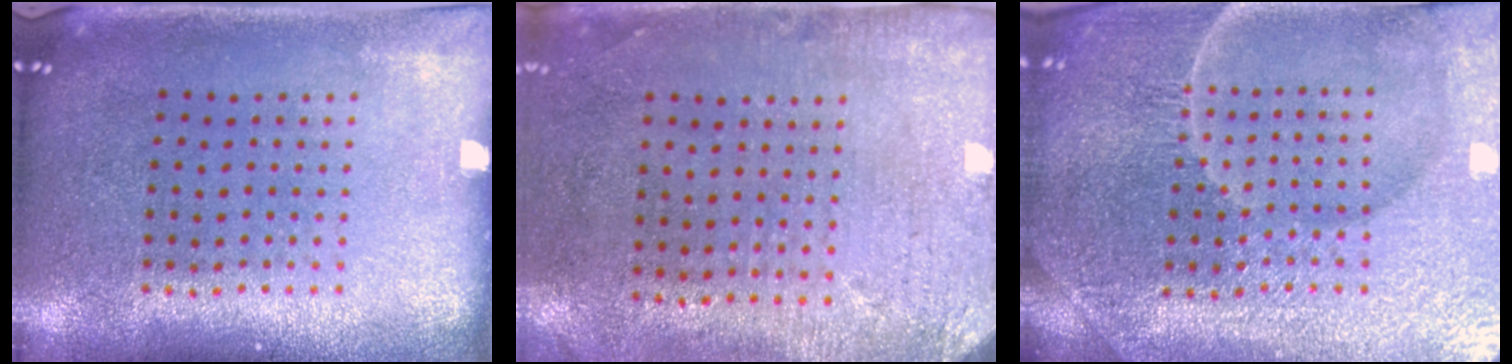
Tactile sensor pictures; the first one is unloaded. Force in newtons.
{"total": 2.9, "press": 2.4, "slide": 1.7}
{"total": 5.3, "press": 5.0, "slide": 1.8}